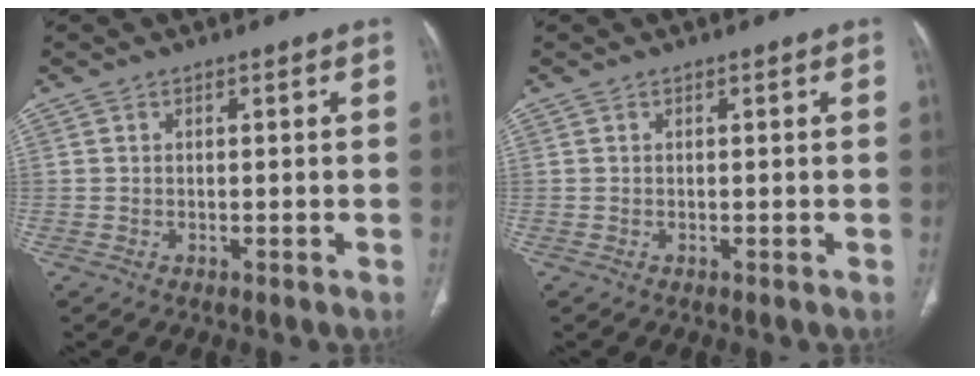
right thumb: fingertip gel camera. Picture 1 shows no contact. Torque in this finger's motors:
{"motor_torque": [-0.06, -0.11, 0.53, -0.23, -0.03]}